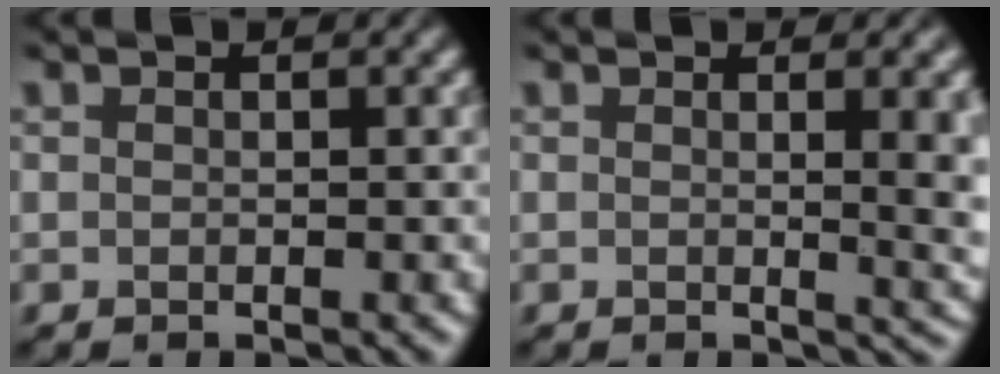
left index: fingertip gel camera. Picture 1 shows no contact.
{"total": 5.7, "force": [0.4, 2.1, 5.3], "torque": [-0.041, -0.002, 0.010]}